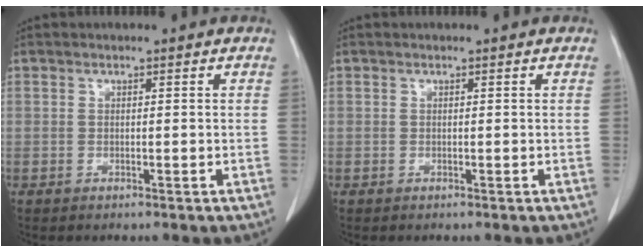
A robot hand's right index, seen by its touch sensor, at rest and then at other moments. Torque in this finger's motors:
{"motor_torque": [0.00, 0.00, 0.00, 0.00]}